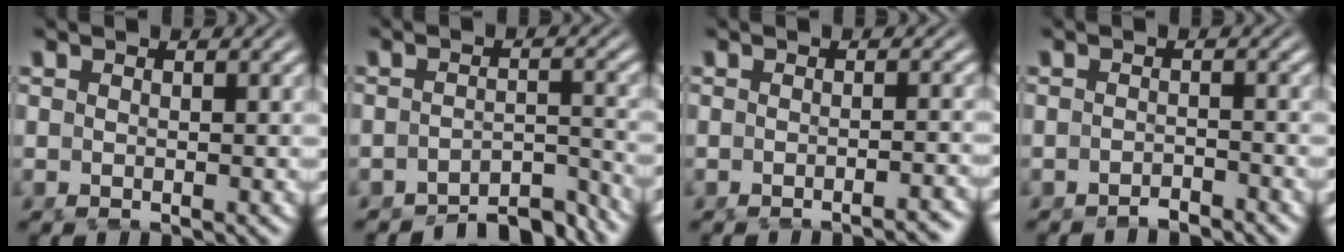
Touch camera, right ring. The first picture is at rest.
{"total": 5.8, "force": [-5.4, 0.9, 1.8], "torque": [-0.012, -0.011, -0.086]}
{"total": 2.3, "force": [-2.1, -0.3, 0.8], "torque": [-0.010, 0.003, -0.034]}
{"total": 2.2, "force": [-2.2, -0.3, 0.1], "torque": [-0.001, -0.009, -0.033]}